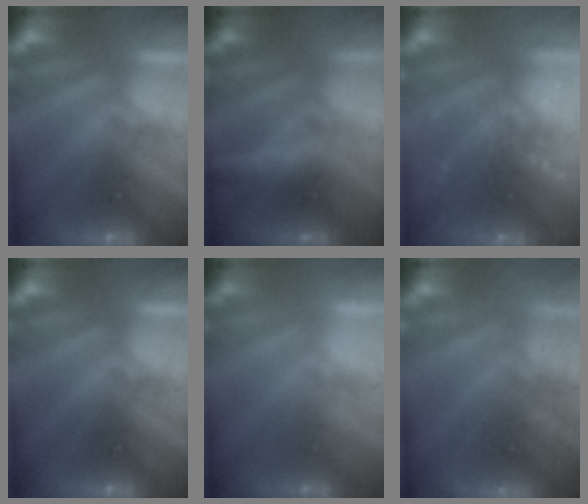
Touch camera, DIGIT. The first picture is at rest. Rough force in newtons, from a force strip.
{"total": 2.9}
{"total": 9.4}
{"total": 0.0}
{"total": 2.0}
{"total": 9.6}